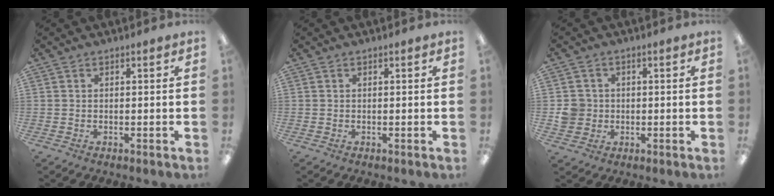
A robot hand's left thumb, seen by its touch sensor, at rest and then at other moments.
{"total": 0.0}
{"total": 4.9, "force": [-0.1, 4.8, 1.2], "torque": [-0.013, 0.007, 0.000]}